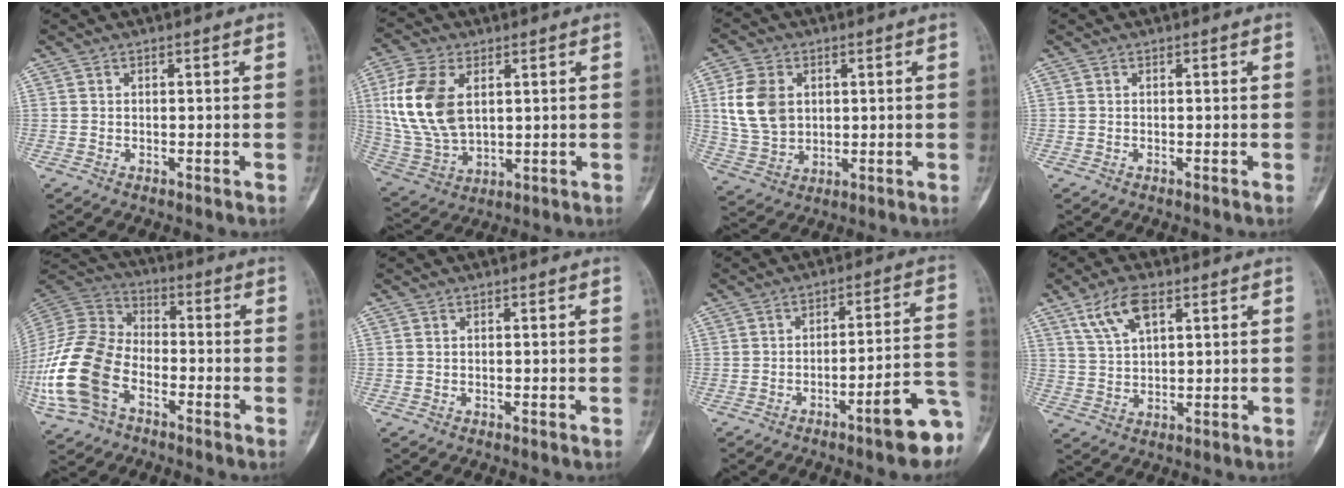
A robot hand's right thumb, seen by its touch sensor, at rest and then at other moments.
{"total": 15.1, "force": [3.5, 9.2, 11.4], "torque": [-0.235, -0.010, 0.078]}
{"total": 10.7, "force": [2.3, 8.0, 6.8], "torque": [-0.122, -0.007, 0.053]}
{"total": 0.0}
{"total": 19.8, "force": [-7.1, 12.7, 13.5], "torque": [-0.298, 0.034, -0.139]}
{"total": 0.0}
{"total": 11.7, "force": [-6.0, 2.1, 9.8], "torque": [-0.112, 0.045, -0.078]}
{"total": 7.7, "force": [4.2, 3.4, 5.6], "torque": [-0.102, -0.008, 0.084]}